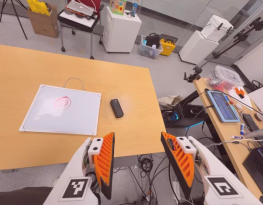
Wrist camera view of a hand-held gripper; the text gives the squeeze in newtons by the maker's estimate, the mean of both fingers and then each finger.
{"total": 0.0}